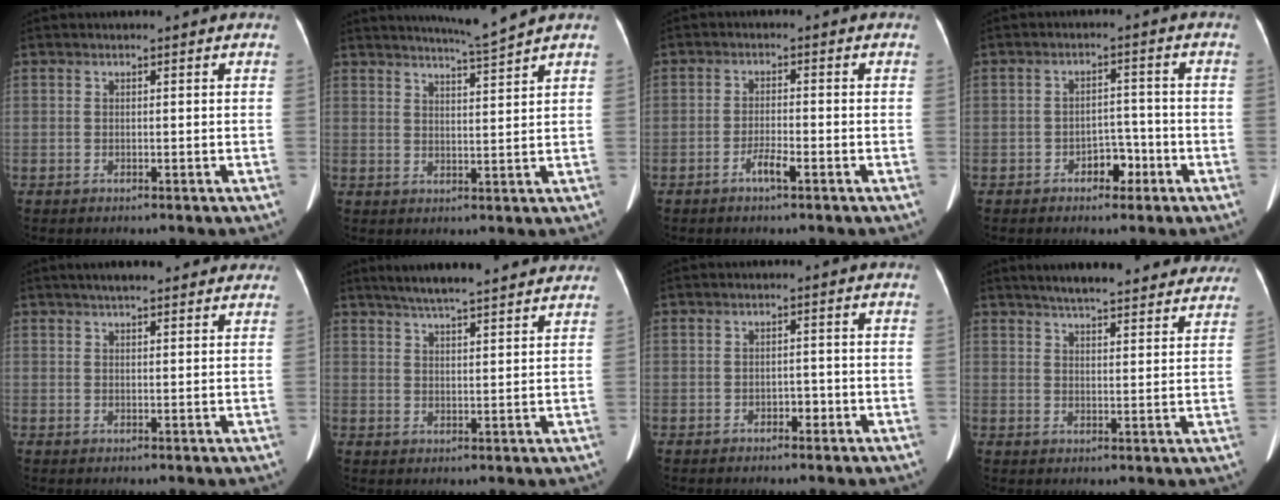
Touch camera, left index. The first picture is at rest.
{"total": 5.1, "force": [4.6, -1.9, 1.3], "torque": [-0.027, -0.014, 0.078]}
{"total": 2.7, "force": [-1.7, 0.2, 2.1], "torque": [-0.041, -0.001, -0.033]}
{"total": 3.9, "force": [-2.2, 2.3, 2.2], "torque": [-0.028, 0.013, -0.032]}
{"total": 9.8, "force": [8.2, 2.1, 5.1], "torque": [-0.061, 0.027, 0.102]}
{"total": 15.3, "force": [13.4, 1.5, 7.2], "torque": [-0.113, 0.029, 0.180]}
{"total": 1.4, "force": [-0.8, 0.8, 0.8], "torque": [-0.009, 0.004, -0.012]}
{"total": 20.3, "force": [18.0, 3.8, 8.5], "torque": [-0.115, 0.012, 0.222]}